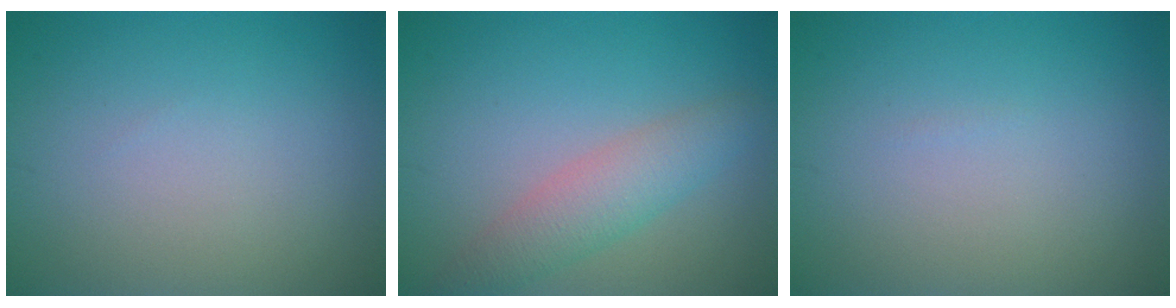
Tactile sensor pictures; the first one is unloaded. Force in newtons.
{"total": 3.5, "press": 3.5, "slide": 0.2}
{"total": 0.0}